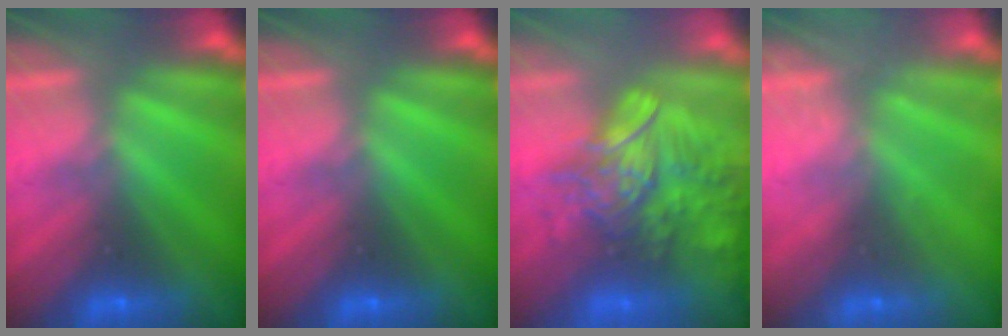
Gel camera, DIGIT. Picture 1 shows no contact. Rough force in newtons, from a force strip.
{"total": 0.0}
{"total": 5.8}
{"total": 2.4}